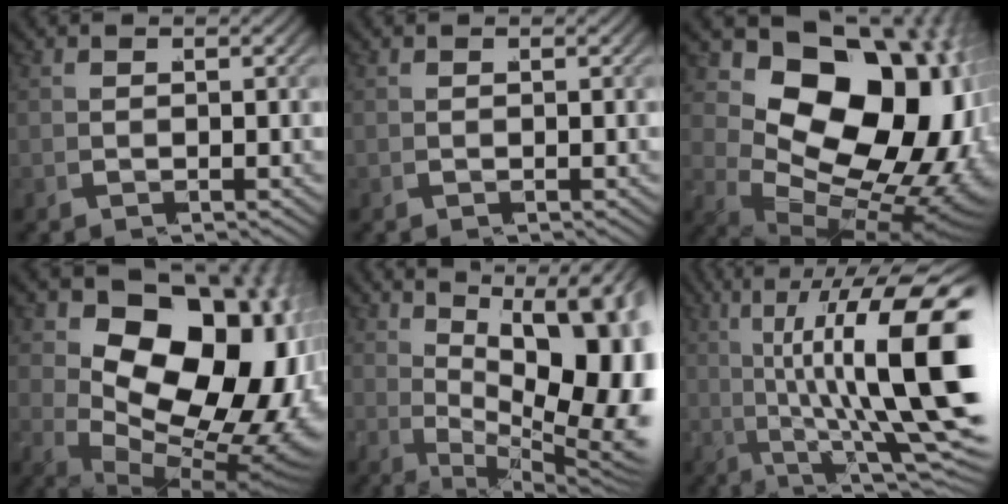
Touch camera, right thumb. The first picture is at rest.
{"total": 0.0}
{"total": 21.6, "force": [-0.3, 14.2, 16.2], "torque": [-0.298, -0.058, 0.031]}
{"total": 23.2, "force": [0.7, 15.0, 17.7], "torque": [-0.288, -0.056, 0.045]}
{"total": 16.5, "force": [0.6, 9.7, 13.3], "torque": [-0.205, -0.059, 0.047]}
{"total": 15.5, "force": [1.6, 6.1, 14.1], "torque": [-0.205, -0.023, 0.034]}